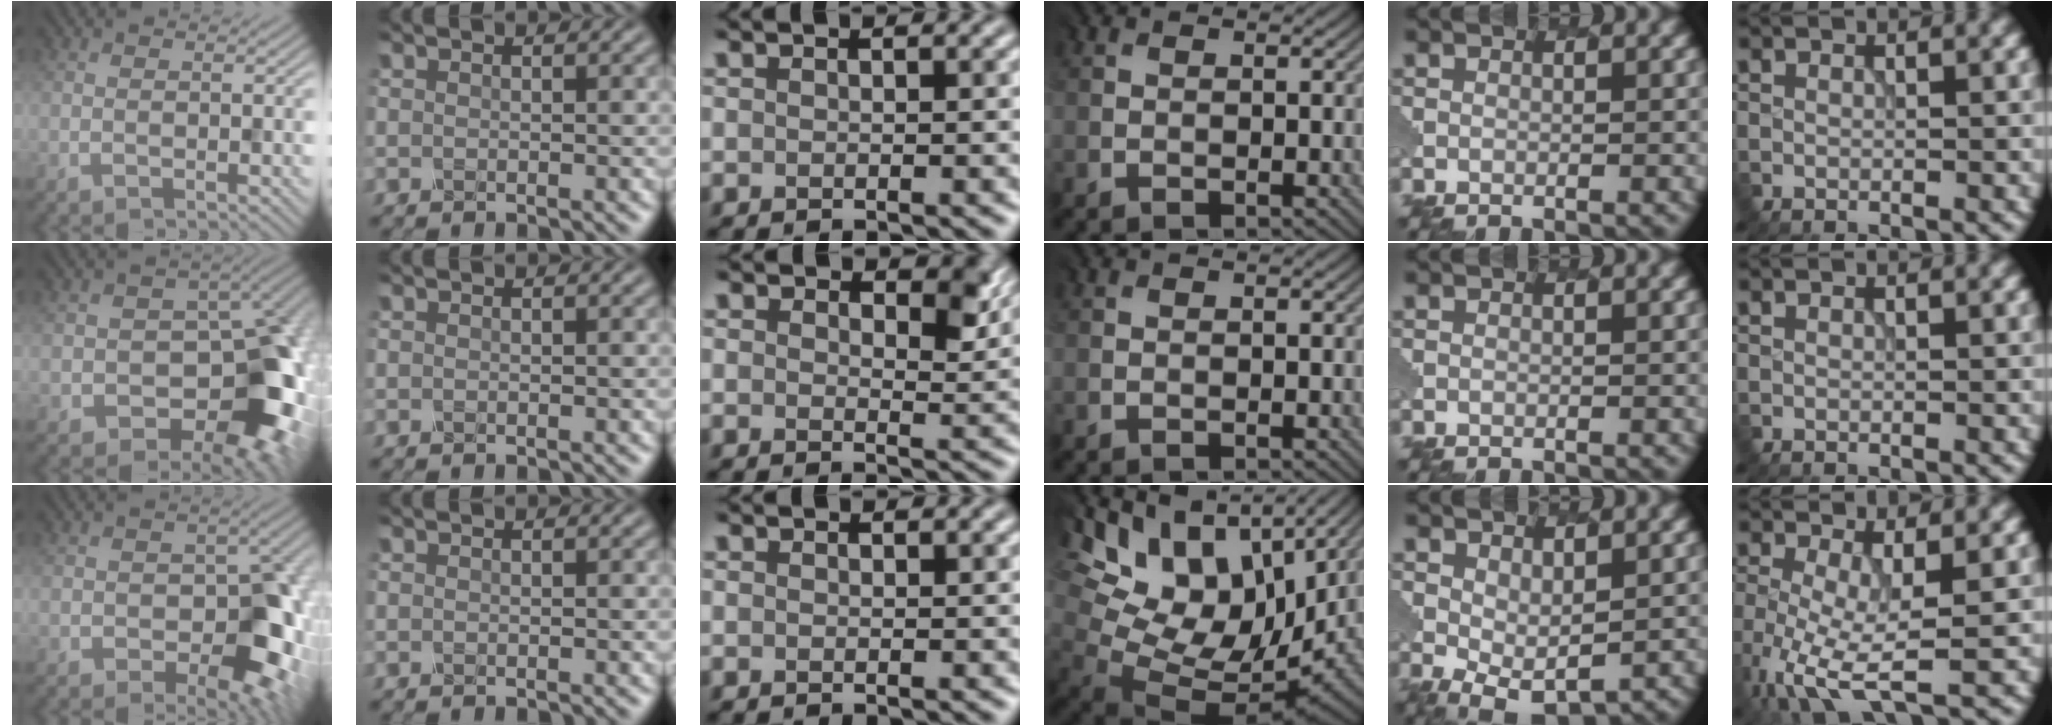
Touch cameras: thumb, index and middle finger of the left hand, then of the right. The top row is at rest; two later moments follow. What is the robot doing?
{"motion": "dispense", "object": "toothpaste"}